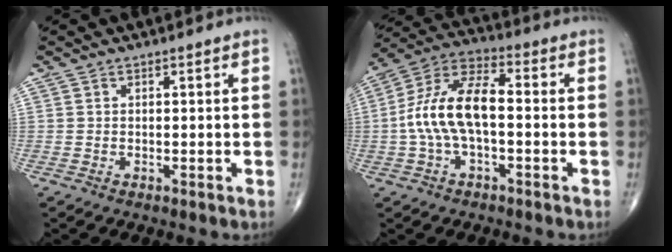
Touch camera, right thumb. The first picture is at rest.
{"total": 13.2, "force": [-1.2, 6.3, 11.6], "torque": [-0.236, 0.044, -0.028]}